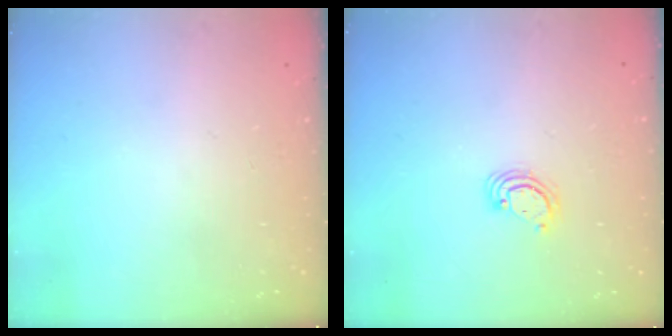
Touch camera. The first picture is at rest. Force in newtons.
{"total": 3.7, "press": 3.7, "slide": 0.4}